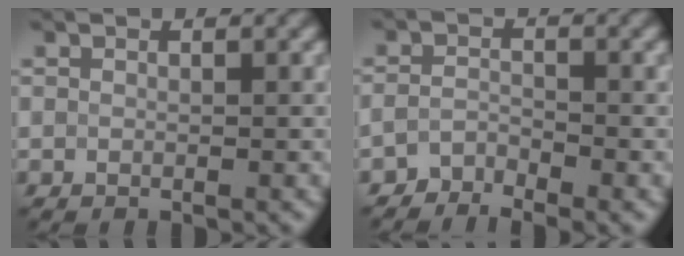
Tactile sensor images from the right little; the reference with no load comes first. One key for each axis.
{"total": 2.5, "fx": -2.5, "fy": 0.3, "fz": 0.1, "tx": 0.001, "ty": 0.002, "tz": -0.050}